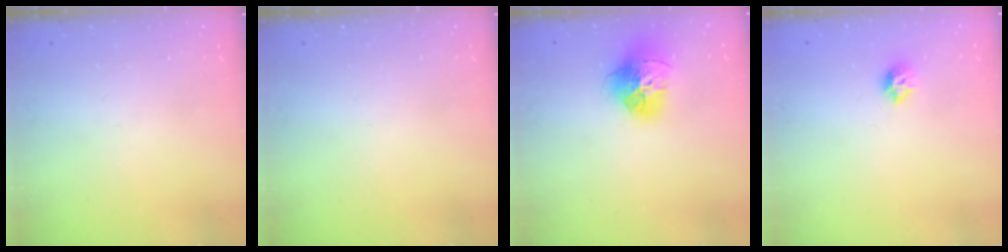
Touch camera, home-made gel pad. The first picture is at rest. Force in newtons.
{"total": 0.0}
{"total": 15.5, "press": 15.4, "slide": 1.7}
{"total": 7.5, "press": 7.4, "slide": 0.6}